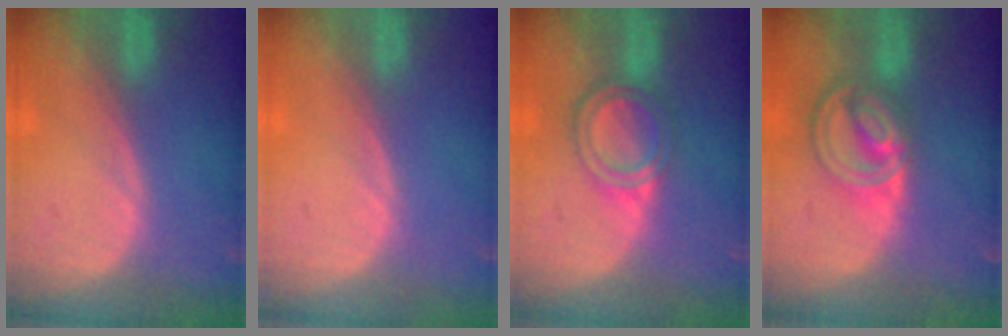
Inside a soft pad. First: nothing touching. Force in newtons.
{"total": 0.0}
{"total": 6.1, "press": 5.3, "slide": 3.0}
{"total": 8.7, "press": 7.4, "slide": 4.6}